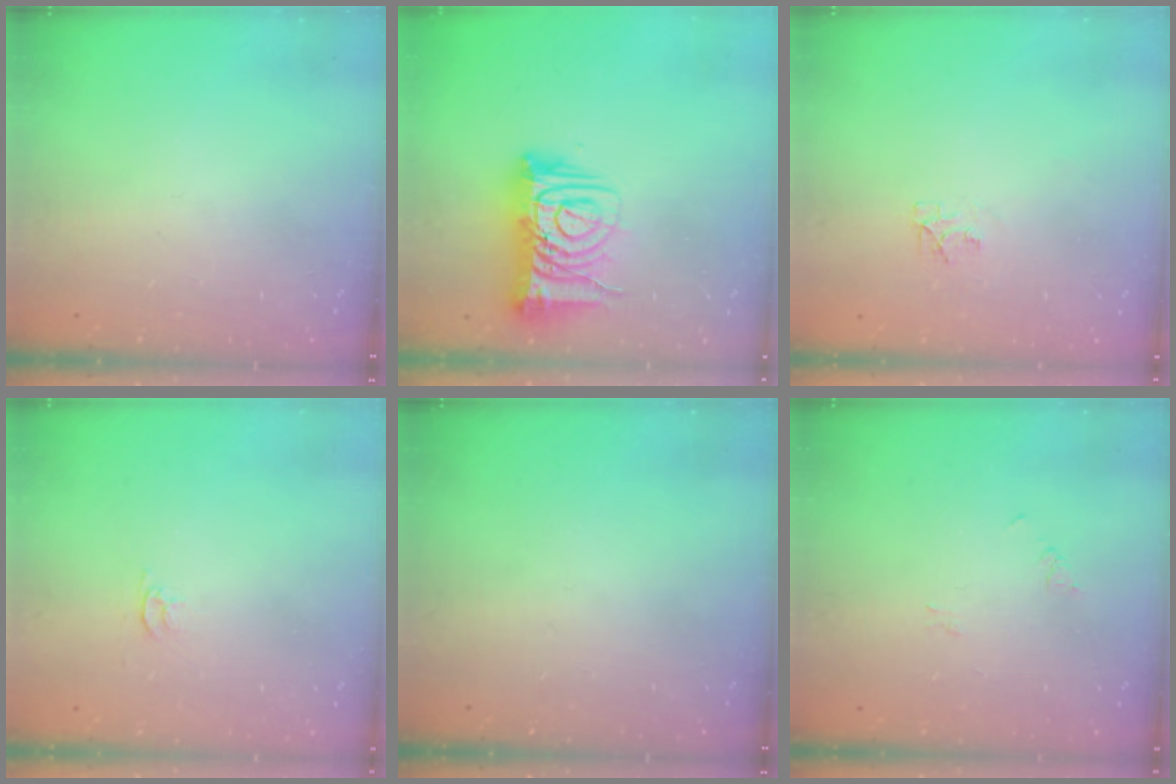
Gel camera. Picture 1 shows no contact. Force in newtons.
{"total": 11.3, "press": 11.1, "slide": 1.8}
{"total": 5.0, "press": 5.0, "slide": 0.5}
{"total": 3.4, "press": 3.4, "slide": 0.4}
{"total": 0.0}
{"total": 2.9, "press": 2.9, "slide": 0.3}